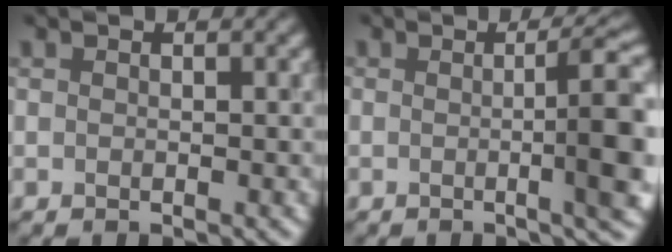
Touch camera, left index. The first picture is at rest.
{"total": 7.1, "force": [-0.4, 1.4, 6.9], "torque": [-0.085, -0.002, 0.002]}